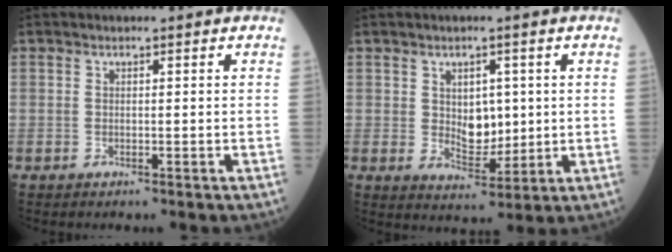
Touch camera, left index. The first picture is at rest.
{"total": 5.7, "force": [0.7, 4.1, 3.9], "torque": [-0.055, 0.004, 0.021]}